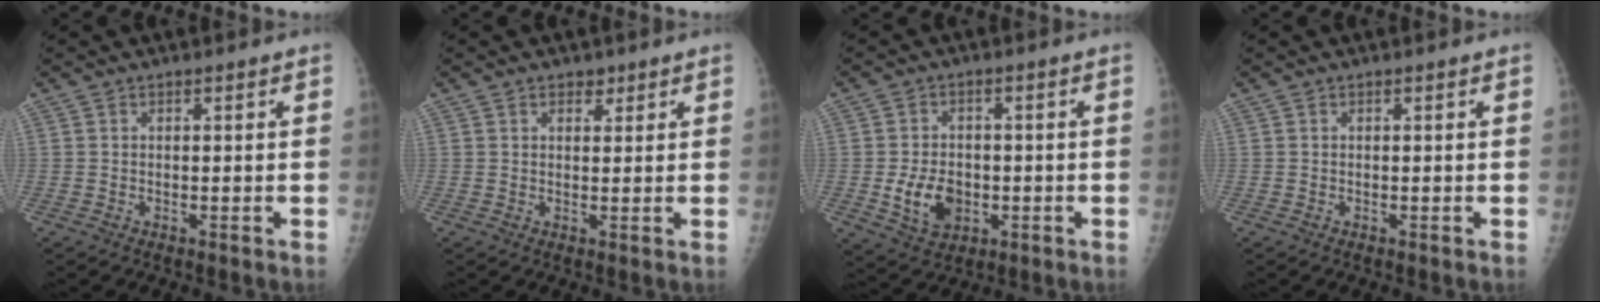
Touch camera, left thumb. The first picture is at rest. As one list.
[{"total": 2.2, "force": [1.5, 1.4, 0.9], "torque": [0.003, -0.008, 0.020]}, {"total": 7.8, "force": [-1.4, 5.8, 5.0], "torque": [-0.065, -0.001, -0.014]}, {"total": 0.0}]